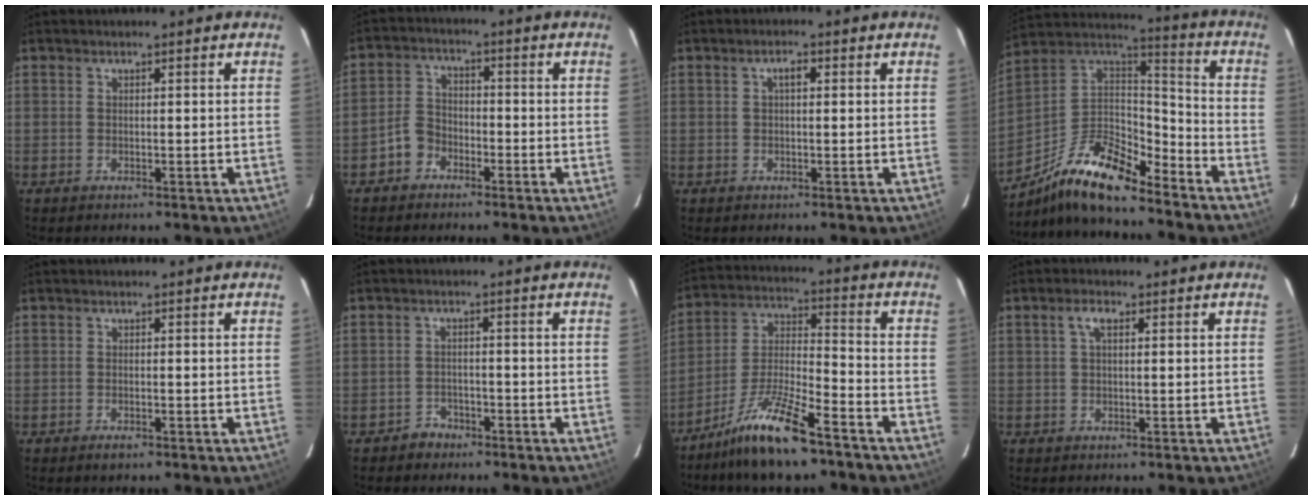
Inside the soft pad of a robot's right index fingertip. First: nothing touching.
{"total": 4.9, "force": [-3.2, 3.5, 1.1], "torque": [-0.028, 0.019, -0.058]}
{"total": 1.7, "force": [0.4, 0.7, 1.5], "torque": [-0.027, 0.009, 0.006]}
{"total": 17.3, "force": [-12.9, 5.2, 10.3], "torque": [-0.210, 0.005, -0.245]}
{"total": 1.4, "force": [-1.0, 0.6, 0.8], "torque": [-0.014, -0.003, -0.016]}
{"total": 3.2, "force": [-2.3, 2.3, -0.2], "torque": [0.000, 0.014, -0.036]}
{"total": 13.9, "force": [-10.1, 2.8, 9.1], "torque": [-0.190, 0.001, -0.191]}
{"total": 2.2, "force": [0.7, 1.0, 1.9], "torque": [-0.038, 0.009, 0.013]}